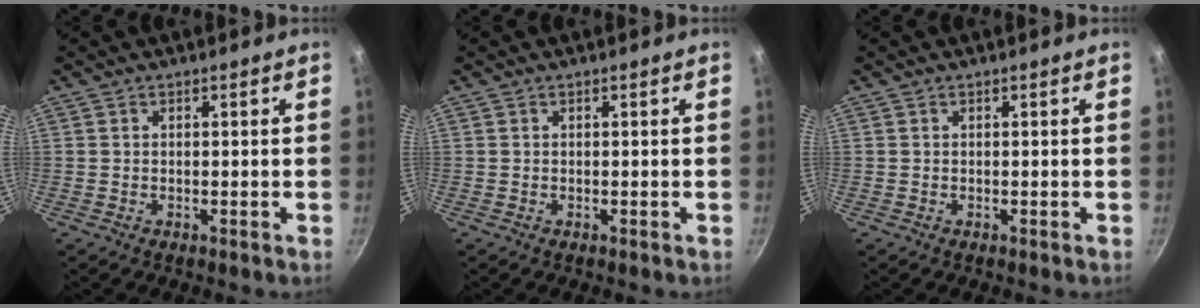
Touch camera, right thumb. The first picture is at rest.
{"total": 0.0}
{"total": 0.0}